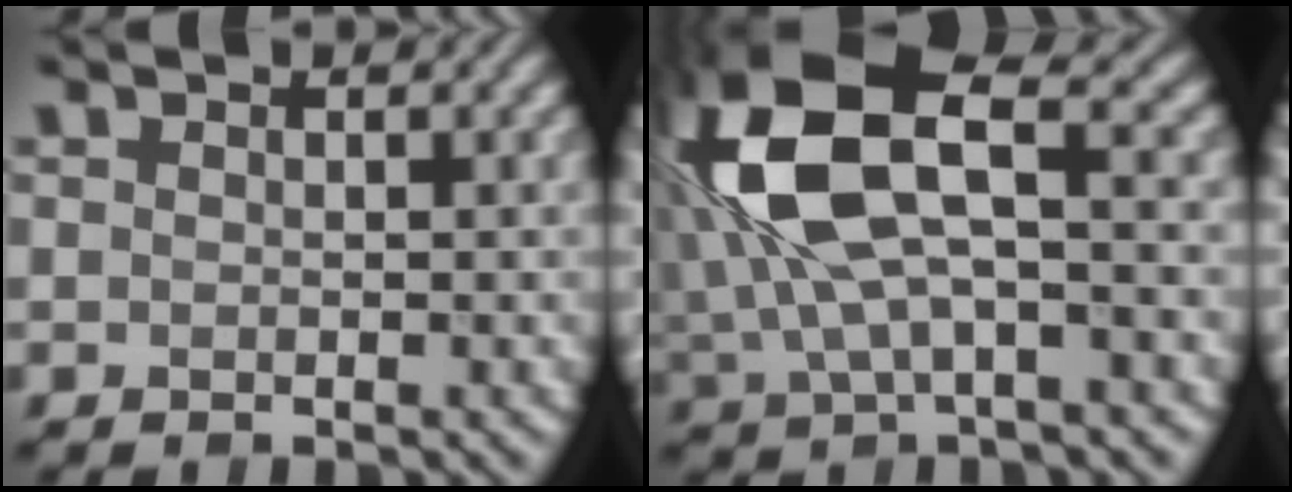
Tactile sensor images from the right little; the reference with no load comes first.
{"total": 12.6, "force": [2.4, 5.8, 10.9], "torque": [-0.262, 0.013, 0.048]}